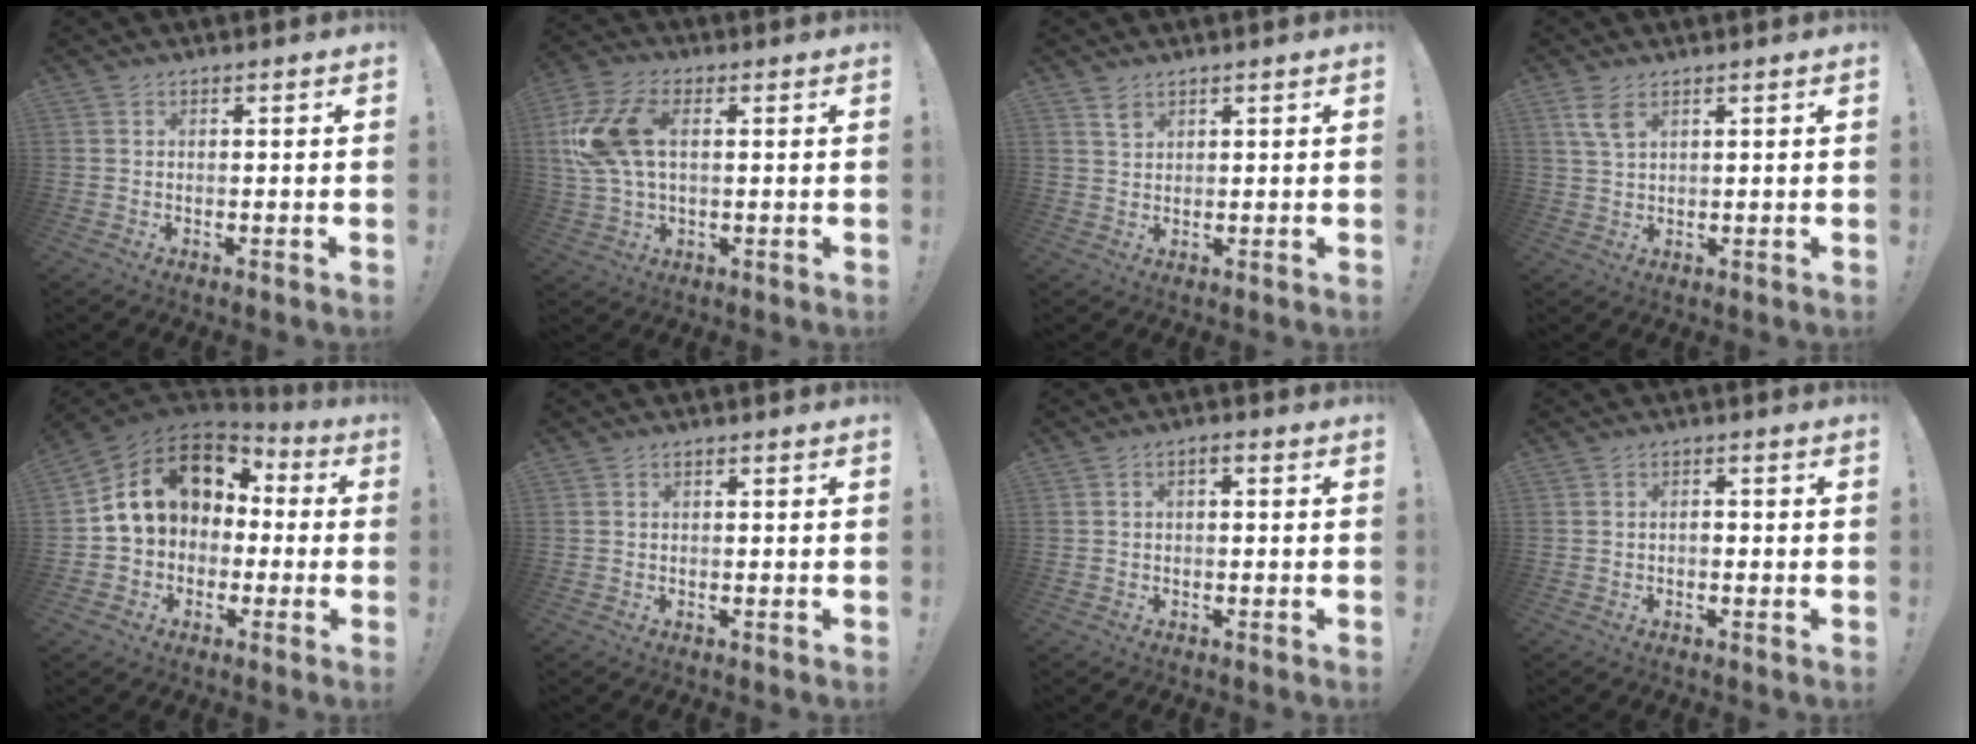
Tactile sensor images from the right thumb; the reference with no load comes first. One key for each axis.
{"total": 14.3, "fx": 2.7, "fy": 8.5, "fz": 11.2, "tx": -0.229, "ty": 0.003, "tz": 0.053}
{"total": 2.5, "fx": 1.9, "fy": 1.4, "fz": 1.0, "tx": 0.000, "ty": -0.014, "tz": 0.031}
{"total": 5.4, "fx": 3.0, "fy": 2.5, "fz": 3.8, "tx": -0.062, "ty": -0.011, "tz": 0.055}
{"total": 15.6, "fx": 4.7, "fy": 11.8, "fz": 9.1, "tx": -0.152, "ty": -0.004, "tz": 0.096}
{"total": 0.6, "fx": -0.3, "fy": 0.5, "fz": 0.4, "tx": -0.012, "ty": 0.005, "tz": -0.004}
{"total": 1.8, "fx": -1.0, "fy": 1.0, "fz": 1.2, "tx": -0.024, "ty": 0.010, "tz": -0.018}
{"total": 1.4, "fx": -0.6, "fy": 0.7, "fz": 1.0, "tx": -0.016, "ty": 0.004, "tz": -0.011}